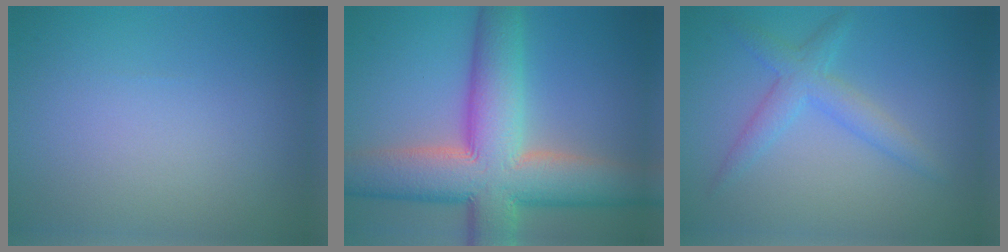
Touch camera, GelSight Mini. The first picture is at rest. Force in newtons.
{"total": 12.8, "press": 12.8, "slide": 0.6}
{"total": 2.8, "press": 2.8, "slide": 0.1}